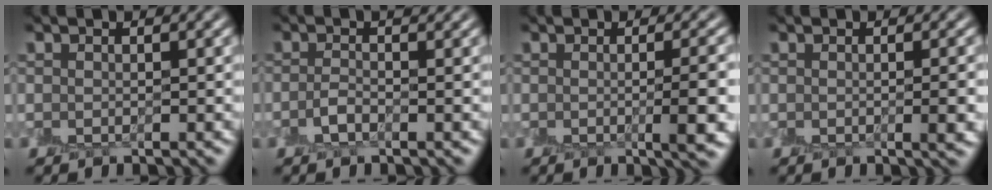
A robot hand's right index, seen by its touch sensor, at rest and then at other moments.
{"total": 1.1, "force": [-0.3, 0.3, 1.0], "torque": [-0.024, 0.003, -0.009]}
{"total": 4.9, "force": [-0.4, 1.5, 4.7], "torque": [-0.042, 0.004, -0.003]}
{"total": 3.0, "force": [0.0, 1.1, 2.7], "torque": [-0.015, 0.008, -0.003]}